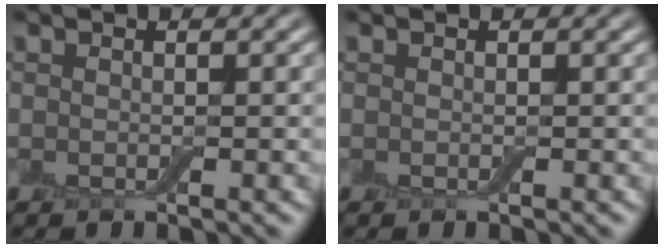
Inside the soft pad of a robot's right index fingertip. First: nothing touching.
{"total": 0.0}